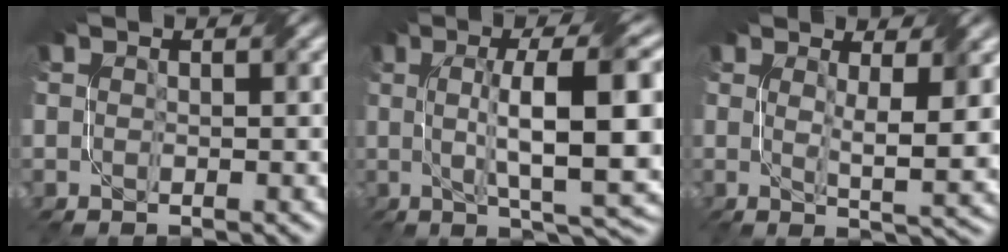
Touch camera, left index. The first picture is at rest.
{"total": 13.1, "force": [1.2, 3.1, 12.6], "torque": [-0.182, 0.009, 0.021]}
{"total": 4.9, "force": [1.2, 0.9, 4.7], "torque": [-0.074, -0.011, 0.022]}